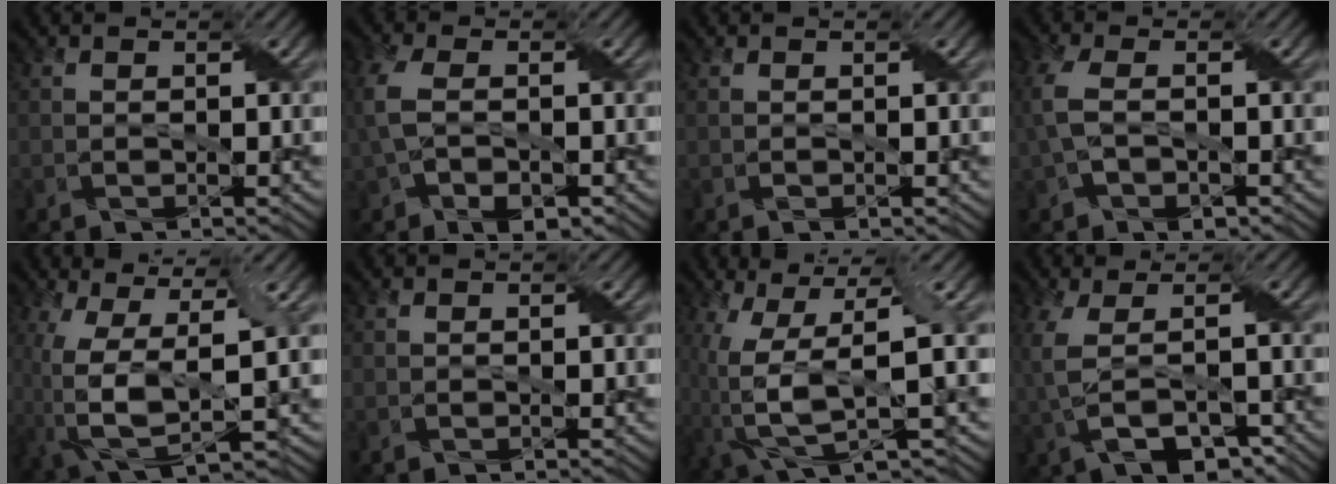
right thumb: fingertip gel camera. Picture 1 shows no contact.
{"total": 7.0, "force": [-0.7, 4.4, 5.4], "torque": [-0.136, -0.009, -0.007]}
{"total": 0.0}
{"total": 5.7, "force": [-0.2, 3.5, 4.5], "torque": [-0.122, -0.001, -0.003]}
{"total": 10.8, "force": [-0.9, 4.5, 9.8], "torque": [-0.228, -0.019, -0.013]}
{"total": 0.0}
{"total": 10.4, "force": [-1.3, 3.1, 9.8], "torque": [-0.215, -0.011, -0.020]}
{"total": 7.6, "force": [-1.6, 3.4, 6.6], "torque": [-0.154, -0.013, -0.028]}